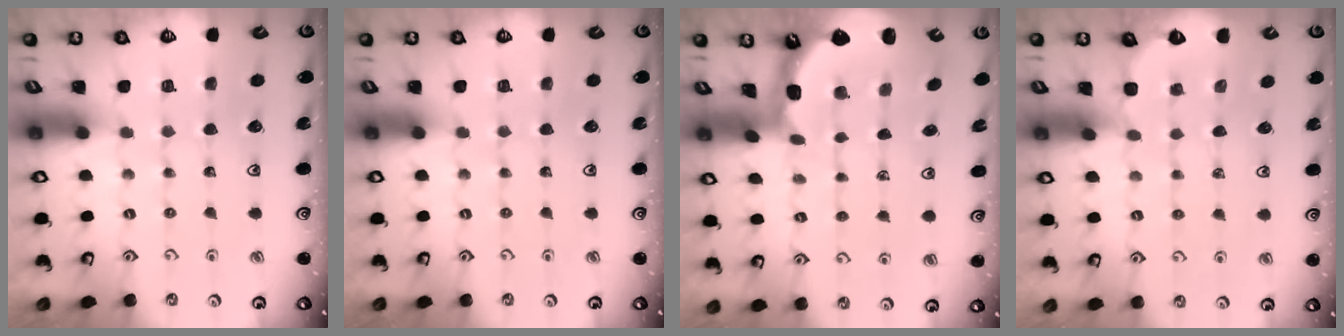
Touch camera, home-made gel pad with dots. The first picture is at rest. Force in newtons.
{"total": 0.0}
{"total": 2.4, "press": 1.7, "slide": 1.7}
{"total": 3.1, "press": 3.1, "slide": 0.2}